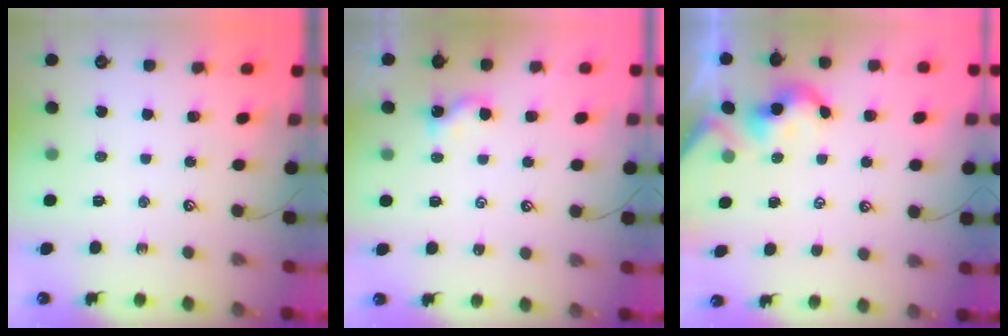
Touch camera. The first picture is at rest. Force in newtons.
{"total": 0.0}
{"total": 1.2, "press": 1.1, "slide": 0.3}